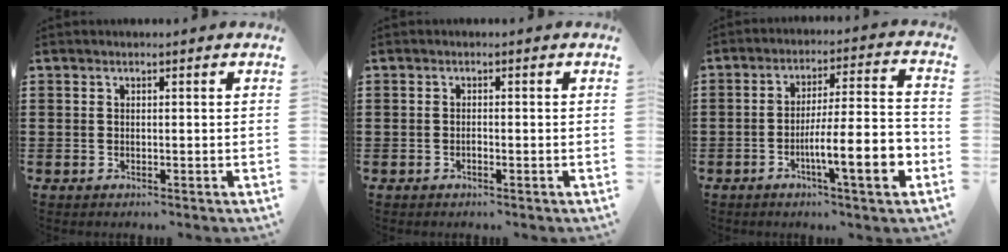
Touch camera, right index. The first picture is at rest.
{"total": 0.7, "force": [-0.4, 0.1, 0.5], "torque": [-0.011, -0.004, -0.007]}
{"total": 10.6, "force": [-4.1, 1.4, 9.7], "torque": [-0.144, -0.008, -0.074]}